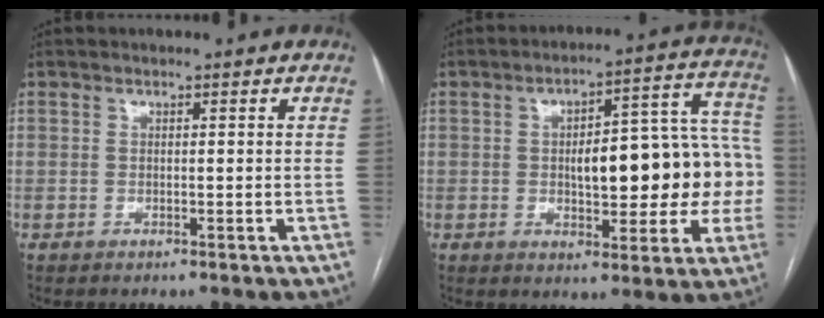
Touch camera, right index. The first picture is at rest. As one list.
[{"total": 17.6, "force": [-0.9, 6.2, 16.5], "torque": [-0.207, 0.046, -0.002]}]